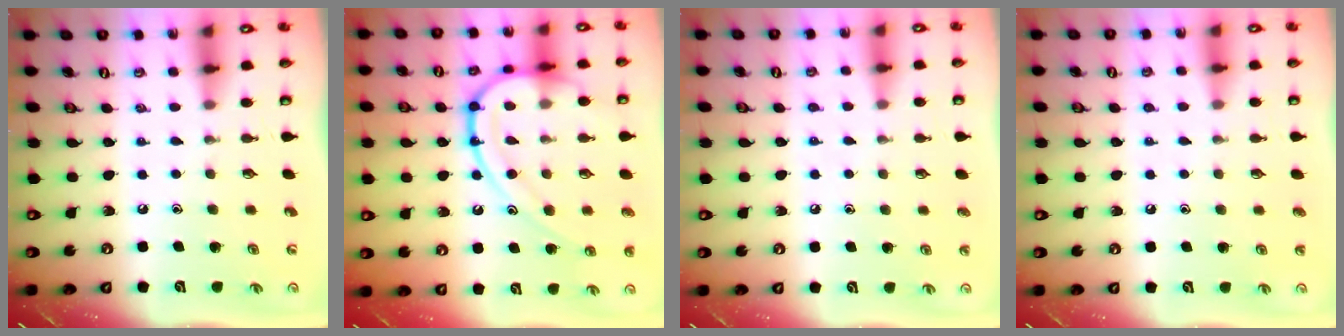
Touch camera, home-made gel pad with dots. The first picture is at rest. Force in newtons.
{"total": 18.0, "press": 17.9, "slide": 1.7}
{"total": 3.1, "press": 3.1, "slide": 0.4}
{"total": 2.5, "press": 2.4, "slide": 0.3}